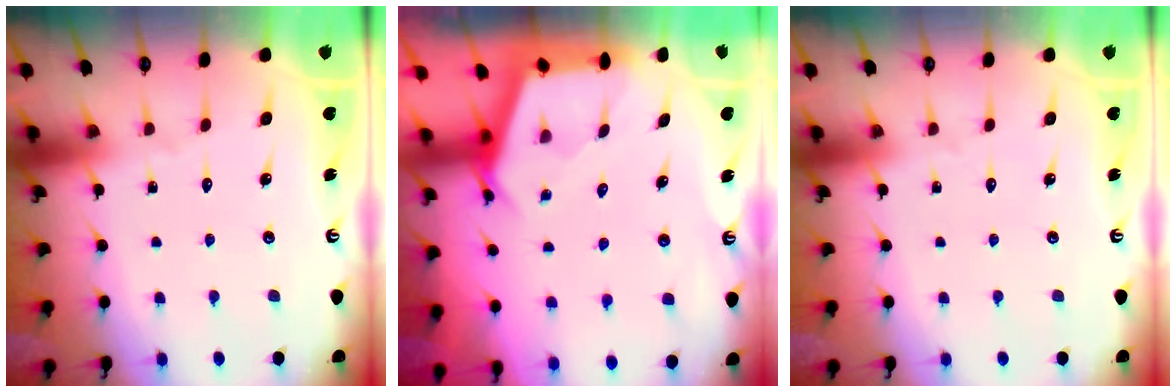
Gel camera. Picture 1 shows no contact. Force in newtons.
{"total": 4.4, "press": 4.4, "slide": 0.4}
{"total": 0.0}